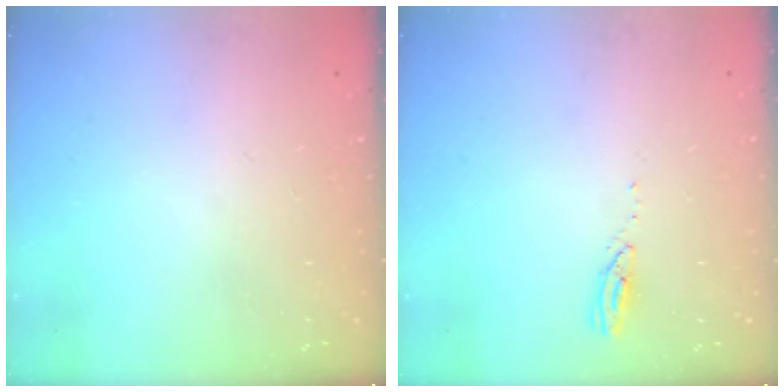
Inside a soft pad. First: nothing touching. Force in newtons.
{"total": 2.8, "press": 2.8, "slide": 0.4}